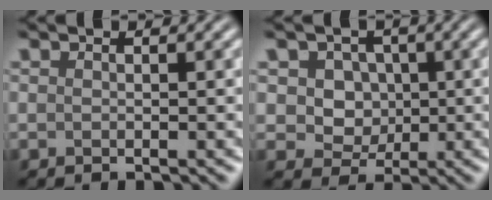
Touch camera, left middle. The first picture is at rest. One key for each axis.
{"total": 5.2, "fx": 1.7, "fy": 4.3, "fz": 2.4, "tx": -0.036, "ty": 0.006, "tz": 0.023}